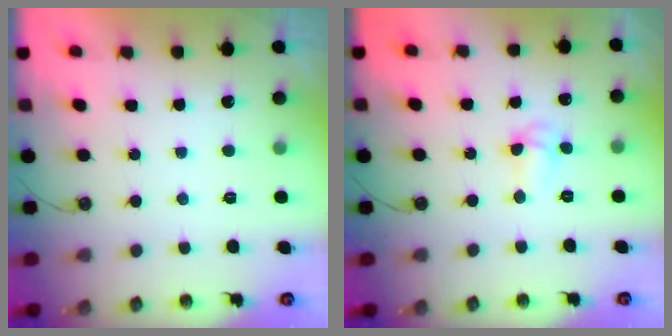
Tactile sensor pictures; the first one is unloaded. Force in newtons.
{"total": 3.5, "press": 3.3, "slide": 1.1}